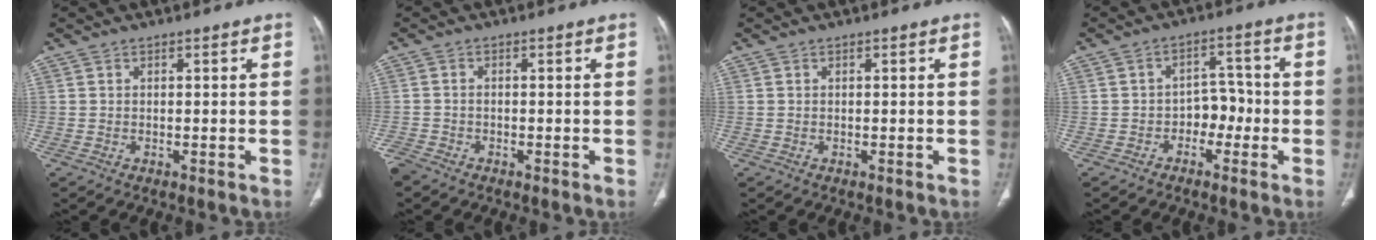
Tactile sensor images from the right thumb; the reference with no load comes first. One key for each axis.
{"total": 2.6, "fx": -2.3, "fy": 1.1, "fz": 0.7, "tx": -0.022, "ty": -0.001, "tz": -0.047}
{"total": 0.0}
{"total": 5.3, "fx": -1.9, "fy": 3.9, "fz": 3.0, "tx": -0.012, "ty": 0.030, "tz": -0.038}